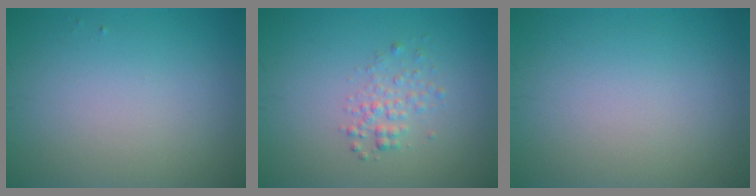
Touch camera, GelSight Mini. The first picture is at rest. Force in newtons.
{"total": 1.7, "press": 1.7, "slide": 0.1}
{"total": 0.0}